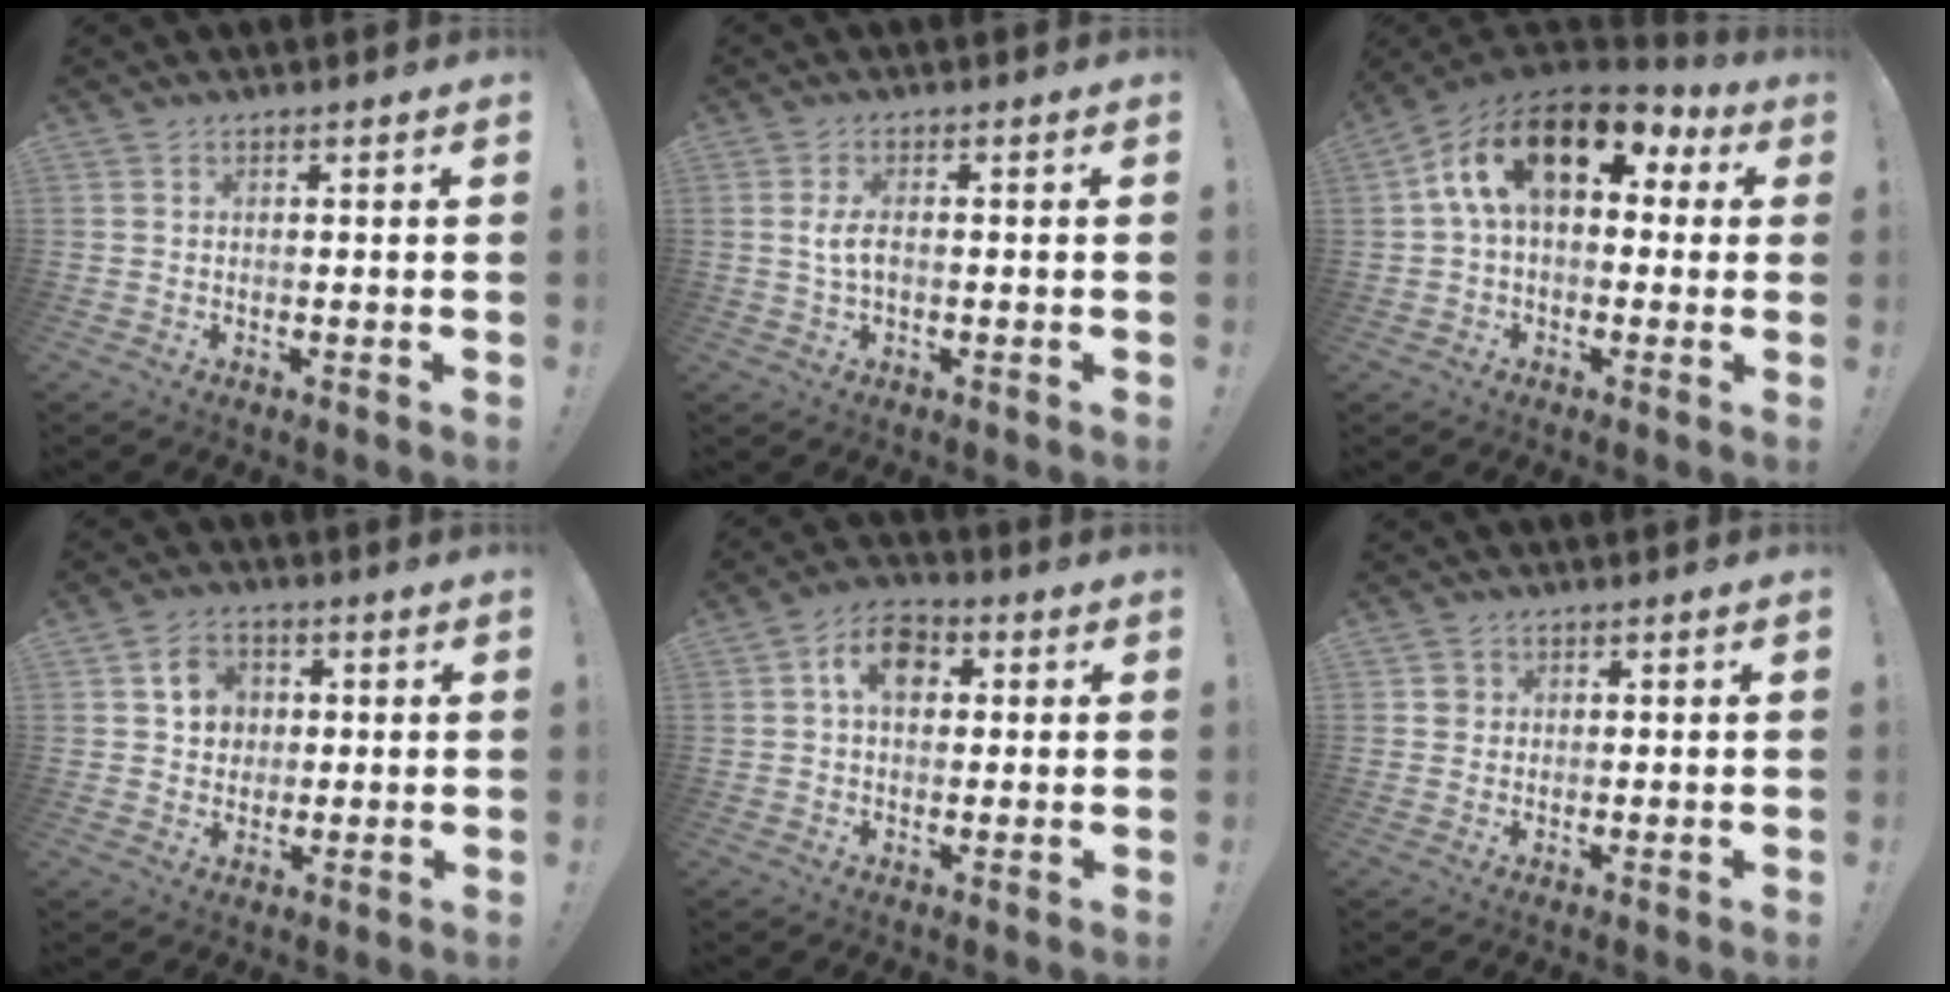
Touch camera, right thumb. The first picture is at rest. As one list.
[{"total": 4.4, "force": [-0.2, 2.2, 3.8], "torque": [-0.075, 0.007, -0.005]}, {"total": 18.5, "force": [6.7, 9.5, 14.4], "torque": [-0.248, -0.017, 0.116]}, {"total": 7.8, "force": [2.3, 6.7, 3.3], "torque": [-0.049, 0.001, 0.046]}, {"total": 9.4, "force": [2.5, 6.4, 6.4], "torque": [-0.095, 0.008, 0.046]}, {"total": 2.1, "force": [0.4, 2.0, 0.4], "torque": [-0.007, 0.005, 0.009]}]